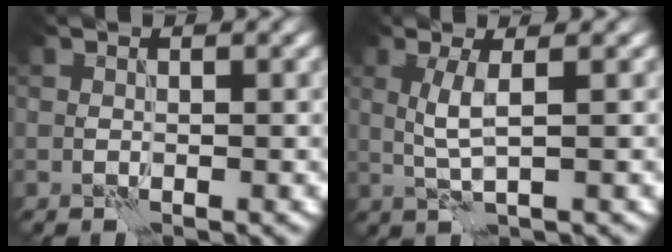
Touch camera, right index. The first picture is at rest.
{"total": 2.6, "force": [0.3, 0.3, 2.5], "torque": [-0.058, 0.002, 0.008]}